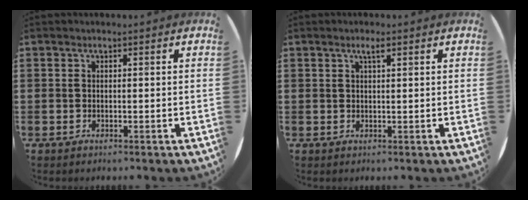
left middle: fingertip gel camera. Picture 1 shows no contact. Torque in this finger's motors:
{"motor_torque": [0.39, -0.25, 0.04, 0.00]}